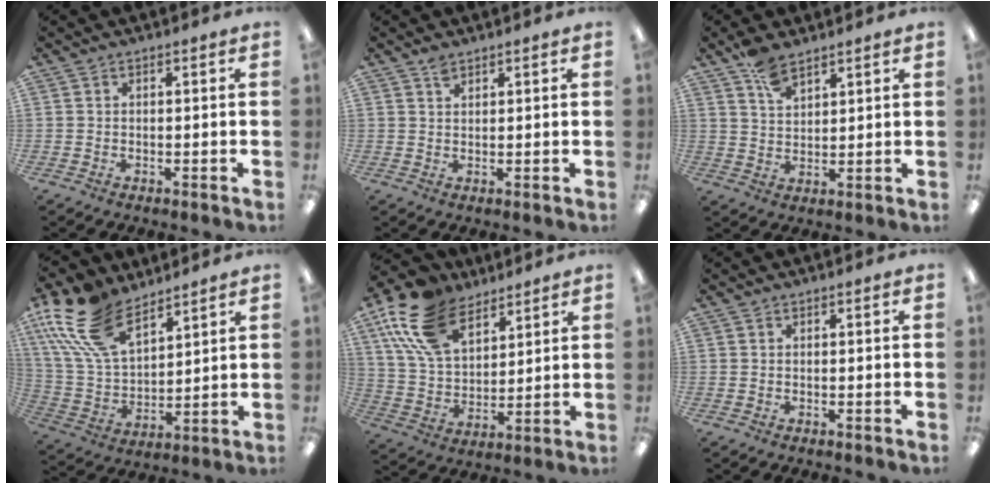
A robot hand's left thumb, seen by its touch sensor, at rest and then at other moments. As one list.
[{"total": 1.8, "force": [1.5, 0.7, 0.7], "torque": [-0.017, -0.002, 0.029]}, {"total": 6.1, "force": [4.6, 2.8, 2.9], "torque": [-0.052, -0.018, 0.084]}, {"total": 19.5, "force": [11.9, 10.1, 11.7], "torque": [-0.279, -0.047, 0.219]}, {"total": 18.1, "force": [11.5, 10.0, 9.7], "torque": [-0.217, -0.039, 0.215]}, {"total": 0.0}]